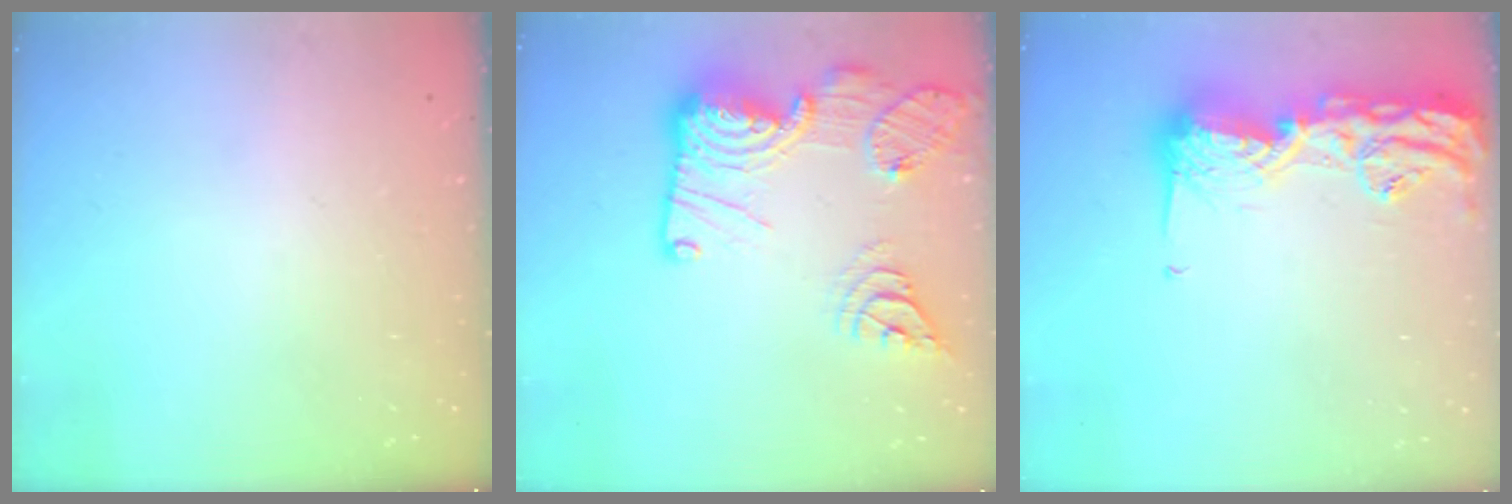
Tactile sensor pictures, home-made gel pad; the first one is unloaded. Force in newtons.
{"total": 22.9, "press": 22.8, "slide": 2.3}
{"total": 17.7, "press": 17.6, "slide": 0.9}